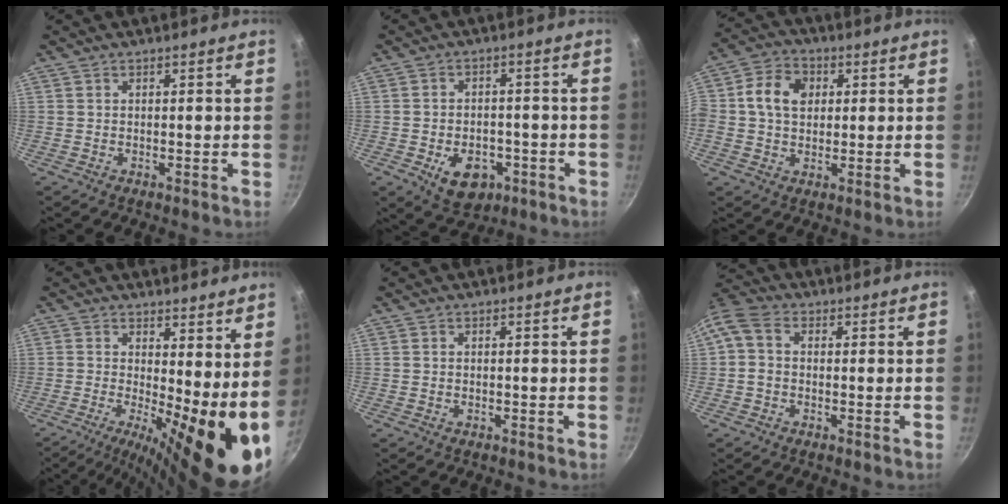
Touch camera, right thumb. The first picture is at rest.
{"total": 9.1, "force": [-3.5, 6.3, 5.6], "torque": [-0.056, 0.011, -0.045]}
{"total": 8.8, "force": [1.6, 6.7, 5.4], "torque": [-0.081, 0.009, 0.009]}
{"total": 13.6, "force": [-0.5, 3.8, 13.0], "torque": [-0.180, -0.015, -0.009]}
{"total": 0.0}
{"total": 6.3, "force": [0.4, 4.8, 4.1], "torque": [-0.096, 0.022, -0.009]}